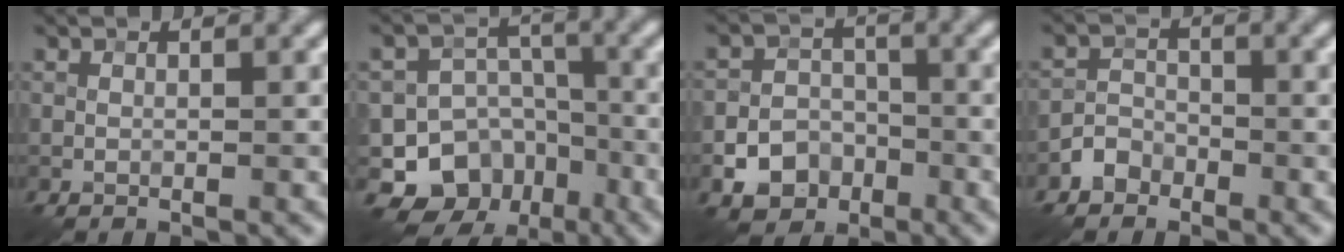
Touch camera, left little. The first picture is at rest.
{"total": 10.0, "force": [-5.7, 7.7, 2.6], "torque": [-0.027, 0.003, -0.097]}
{"total": 4.8, "force": [-2.5, 3.8, 1.6], "torque": [-0.002, -0.006, -0.050]}
{"total": 2.0, "force": [-1.4, 1.3, 0.3], "torque": [0.002, 0.013, -0.029]}